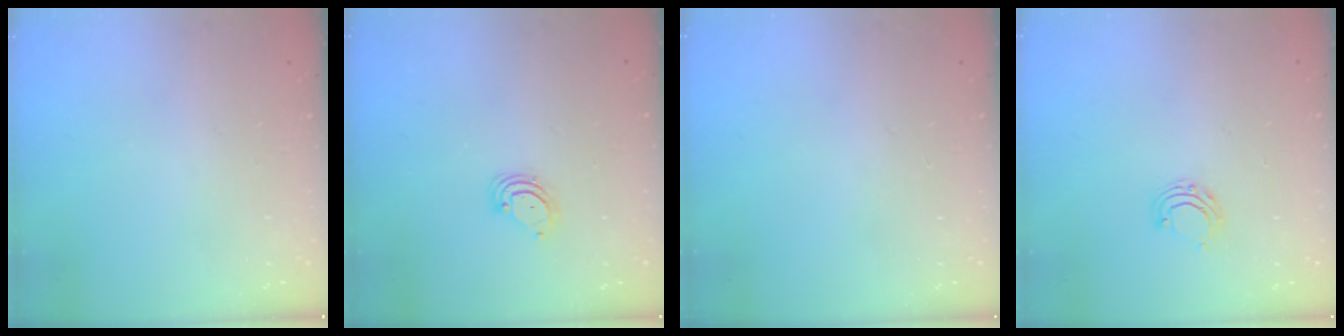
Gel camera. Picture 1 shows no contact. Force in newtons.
{"total": 3.8, "press": 3.8, "slide": 0.2}
{"total": 0.0}
{"total": 6.6, "press": 6.6, "slide": 0.7}